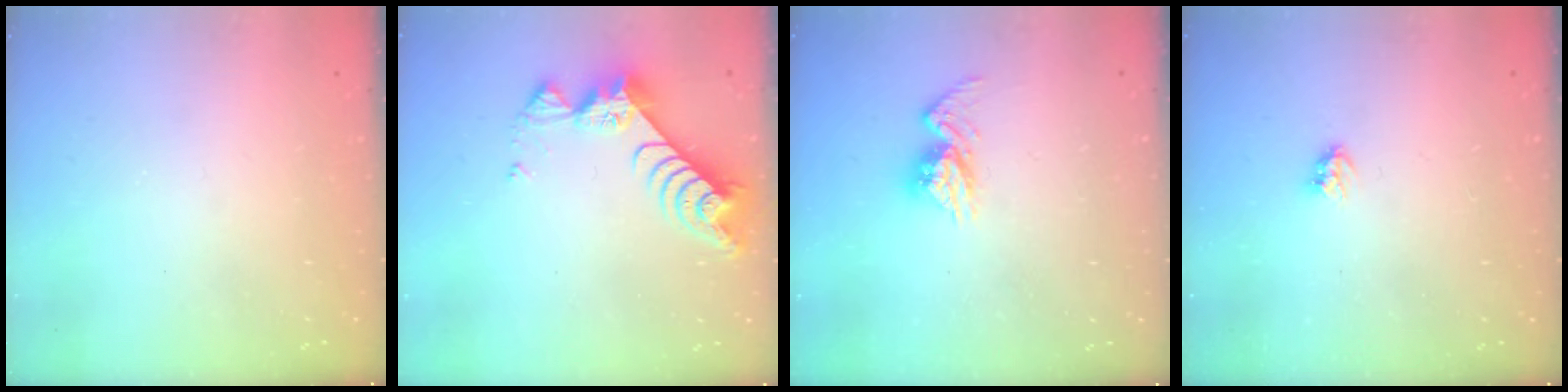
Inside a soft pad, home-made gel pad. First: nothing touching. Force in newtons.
{"total": 9.1, "press": 9.1, "slide": 0.7}
{"total": 8.9, "press": 8.9, "slide": 0.4}
{"total": 3.6, "press": 3.6, "slide": 0.4}